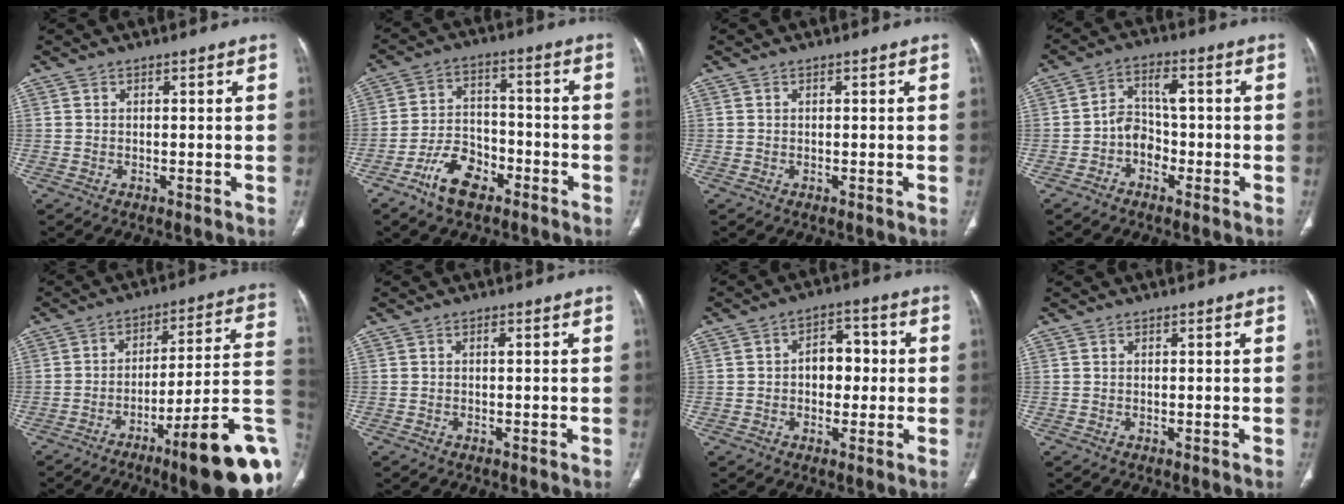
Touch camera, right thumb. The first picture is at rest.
{"total": 9.4, "force": [-5.8, 5.2, 5.2], "torque": [-0.085, 0.036, -0.107]}
{"total": 0.0}
{"total": 5.7, "force": [-2.1, 4.2, 3.3], "torque": [-0.044, 0.027, -0.047]}
{"total": 22.4, "force": [-9.4, 3.9, 20.0], "torque": [-0.203, 0.058, -0.133]}
{"total": 0.9, "force": [-0.2, 0.4, 0.8], "torque": [-0.014, 0.004, -0.005]}
{"total": 7.1, "force": [0.0, 5.1, 5.0], "torque": [-0.041, 0.021, -0.005]}
{"total": 0.0}